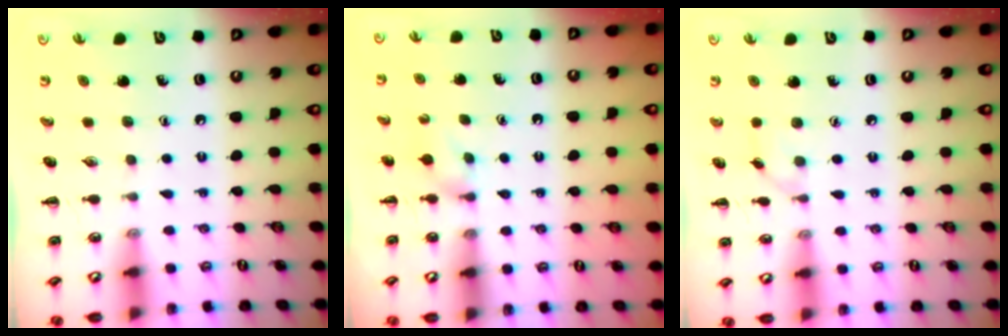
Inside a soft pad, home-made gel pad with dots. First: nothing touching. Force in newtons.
{"total": 2.9, "press": 2.7, "slide": 1.0}
{"total": 3.1, "press": 2.8, "slide": 1.2}